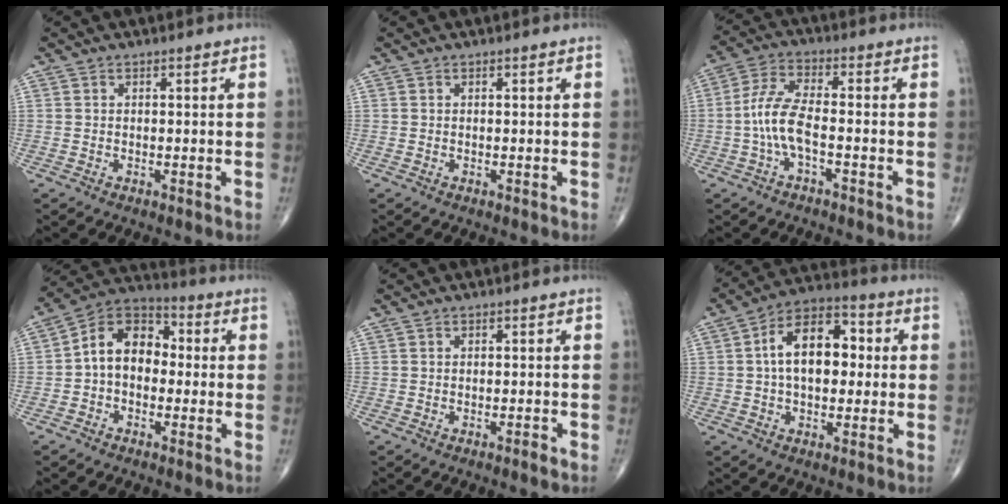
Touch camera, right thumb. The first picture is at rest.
{"total": 0.0}
{"total": 7.5, "force": [-1.9, 2.6, 6.8], "torque": [-0.155, 0.028, -0.041]}
{"total": 11.1, "force": [-0.4, 8.0, 7.7], "torque": [-0.099, 0.039, -0.026]}
{"total": 0.9, "force": [-0.6, 0.2, 0.7], "torque": [-0.015, -0.001, -0.011]}
{"total": 13.4, "force": [1.3, 8.1, 10.6], "torque": [-0.150, 0.030, 0.009]}